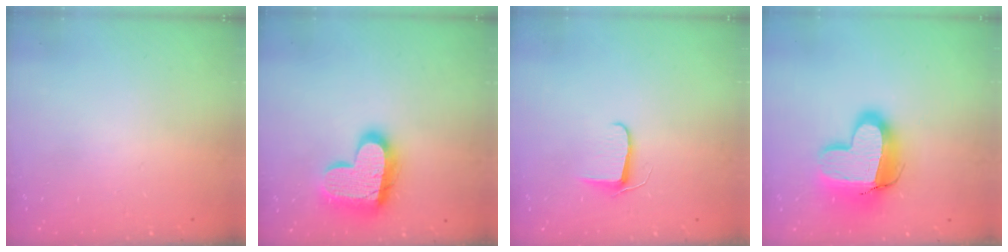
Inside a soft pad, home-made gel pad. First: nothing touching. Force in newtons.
{"total": 18.4, "press": 18.3, "slide": 1.7}
{"total": 6.4, "press": 6.3, "slide": 0.8}
{"total": 16.9, "press": 16.8, "slide": 1.4}